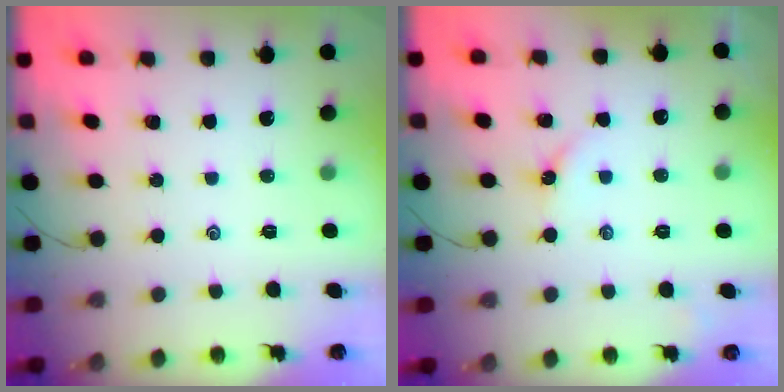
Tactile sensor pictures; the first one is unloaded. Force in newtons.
{"total": 2.3, "press": 2.3, "slide": 0.4}